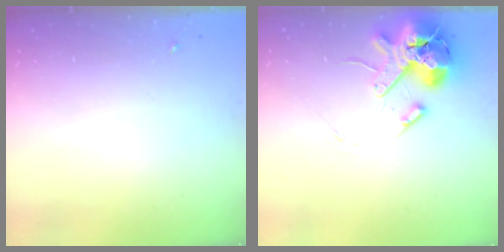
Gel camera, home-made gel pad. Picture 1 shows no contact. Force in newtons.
{"total": 14.6, "press": 14.4, "slide": 2.4}